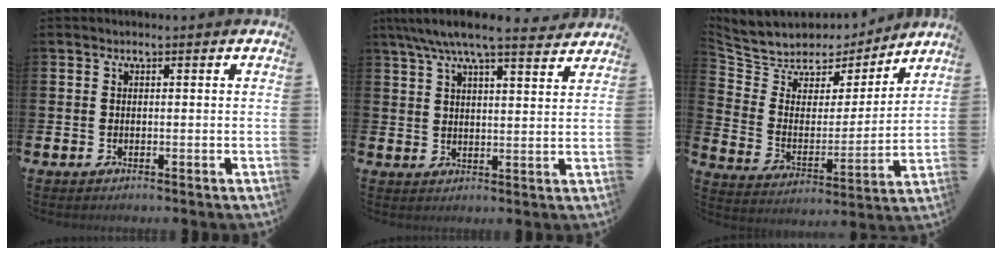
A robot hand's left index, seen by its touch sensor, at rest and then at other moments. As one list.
[{"total": 7.1, "force": [6.5, 0.8, 2.8], "torque": [-0.067, -0.026, 0.114]}, {"total": 7.9, "force": [7.2, 3.2, 0.0], "torque": [-0.052, -0.058, 0.128]}]